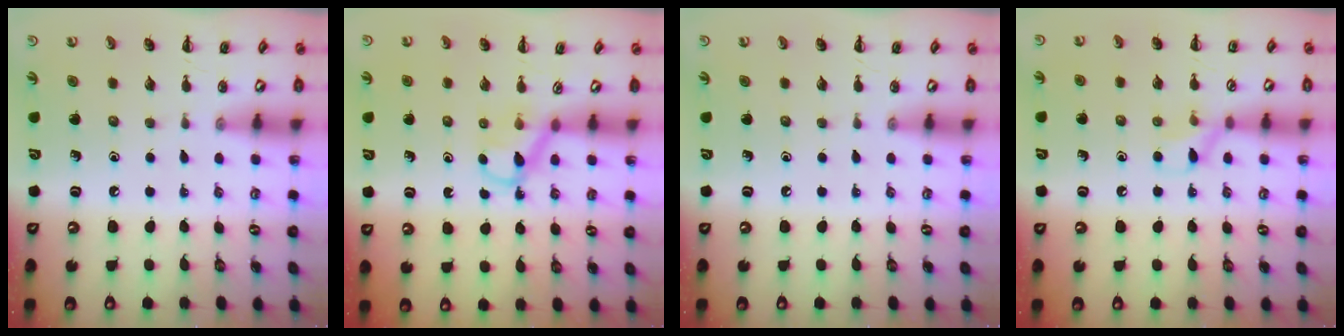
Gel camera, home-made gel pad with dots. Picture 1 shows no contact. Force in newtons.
{"total": 3.7, "press": 3.5, "slide": 1.2}
{"total": 0.0}
{"total": 7.1, "press": 6.9, "slide": 1.5}